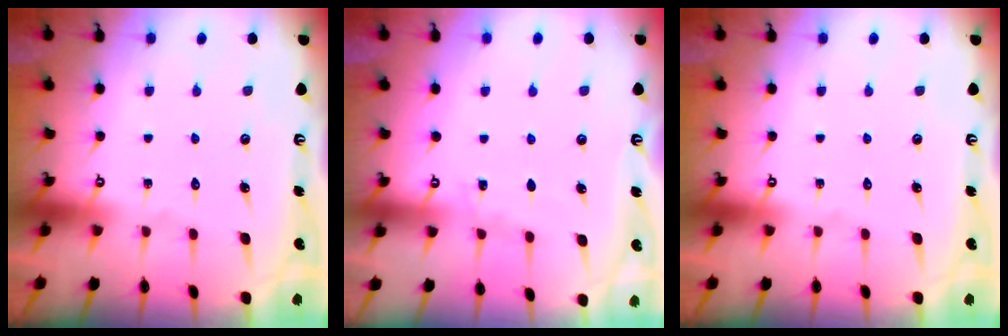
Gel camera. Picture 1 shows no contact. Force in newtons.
{"total": 2.8, "press": 2.8, "slide": 0.4}
{"total": 0.0}